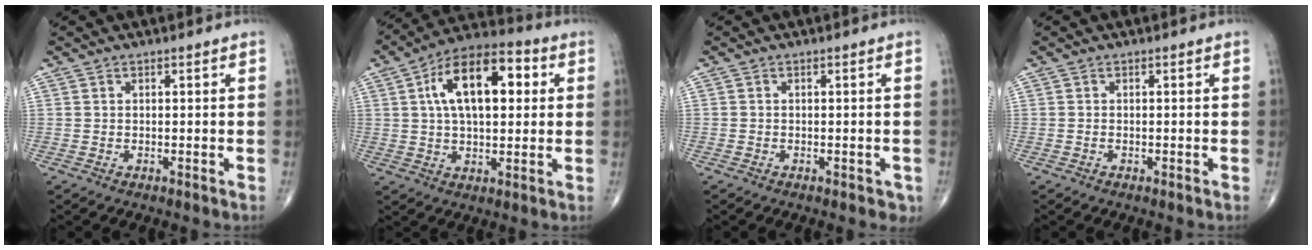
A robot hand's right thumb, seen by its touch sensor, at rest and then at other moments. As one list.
[{"total": 16.5, "force": [3.9, 8.4, 13.7], "torque": [-0.206, 0.022, 0.055]}, {"total": 1.9, "force": [-1.0, 1.0, 1.2], "torque": [-0.001, 0.000, -0.013]}, {"total": 0.0}]